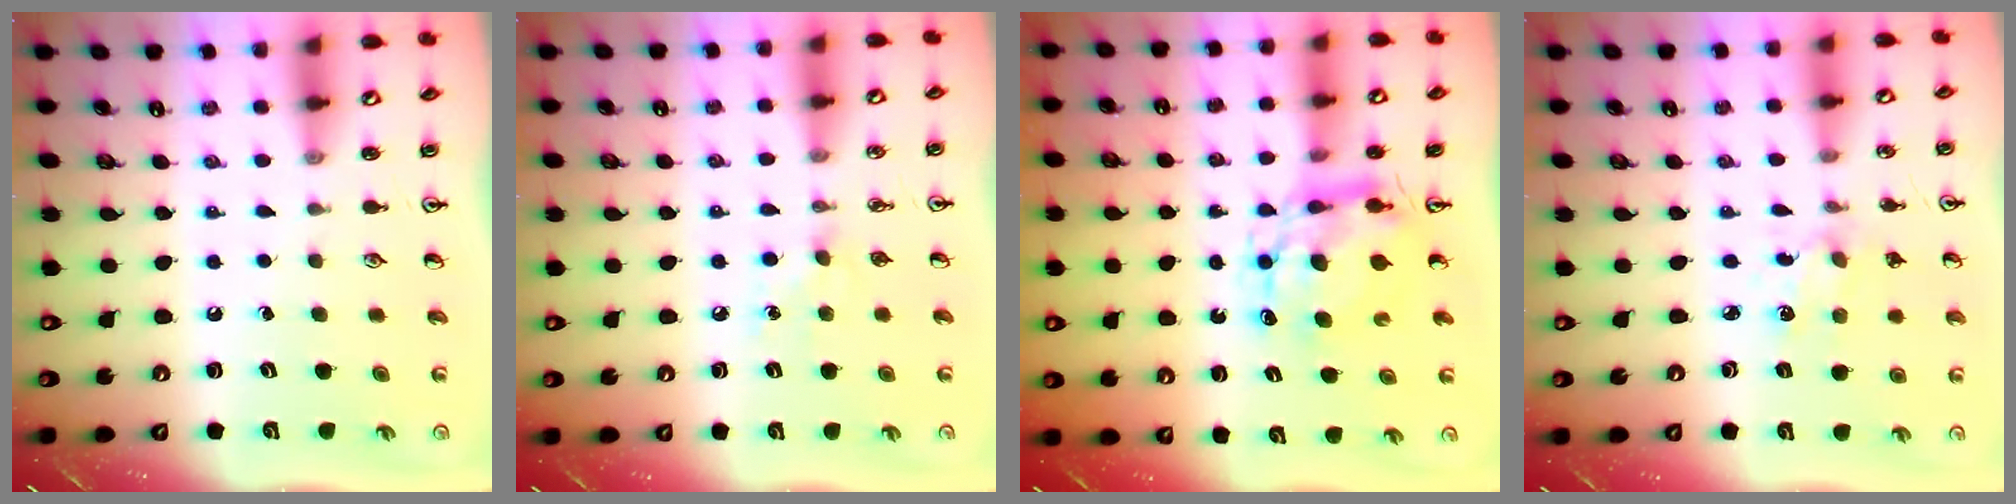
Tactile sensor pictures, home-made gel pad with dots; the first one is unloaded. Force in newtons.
{"total": 4.3, "press": 4.3, "slide": 0.6}
{"total": 8.3, "press": 8.3, "slide": 0.7}
{"total": 2.0, "press": 2.0, "slide": 0.2}